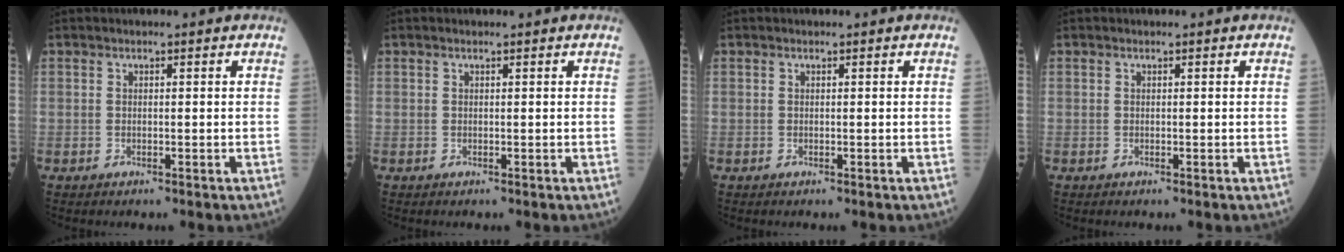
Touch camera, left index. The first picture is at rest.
{"total": 0.0}
{"total": 0.0}
{"total": 0.0}